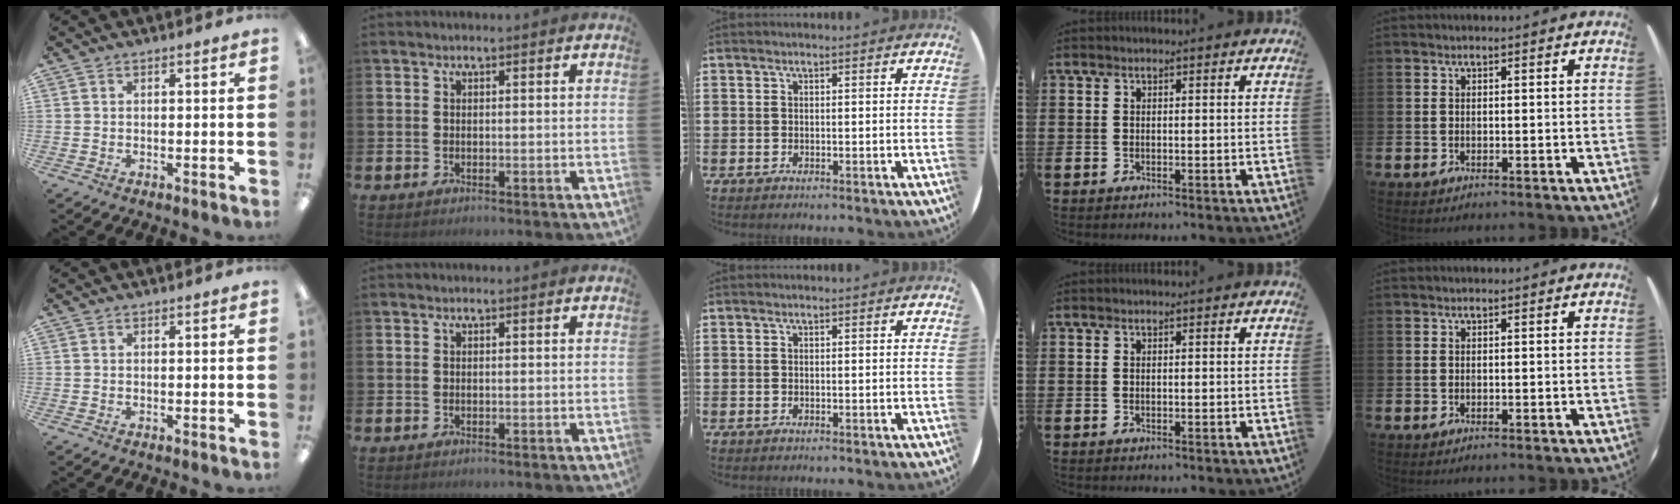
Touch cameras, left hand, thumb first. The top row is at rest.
{}